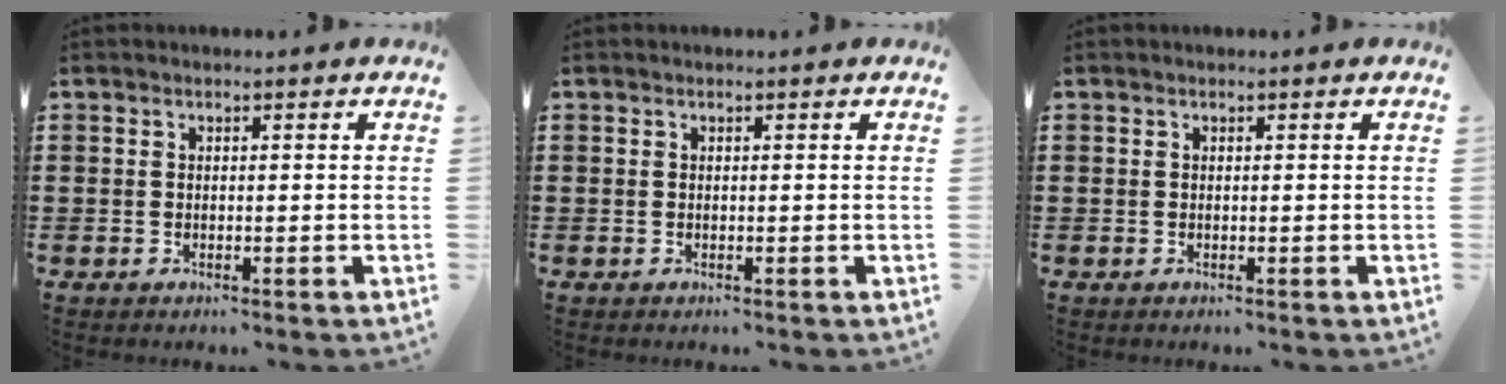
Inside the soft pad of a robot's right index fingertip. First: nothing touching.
{"total": 0.0}
{"total": 0.0}